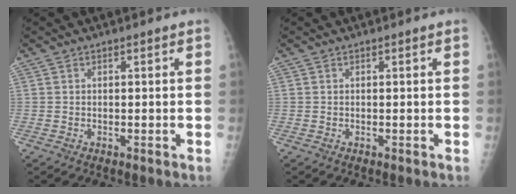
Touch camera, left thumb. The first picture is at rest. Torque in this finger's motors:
{"motor_torque": [0.01, 0.00, 0.01, 0.00, 0.00]}